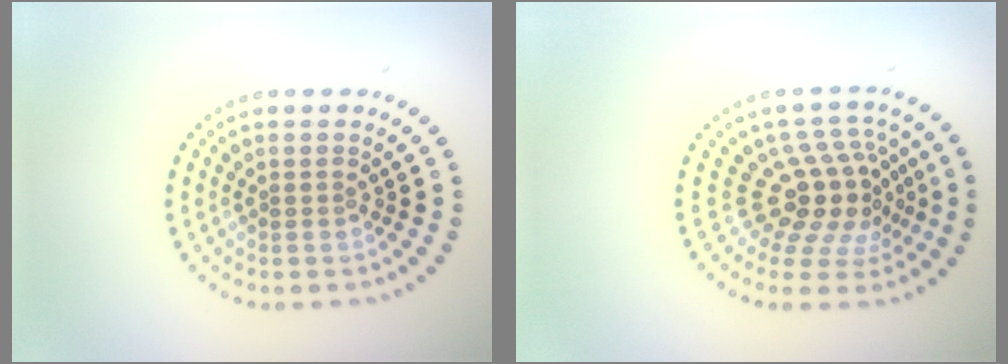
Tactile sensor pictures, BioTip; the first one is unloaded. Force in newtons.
{"total": 4.8, "press": 3.6, "slide": 3.2}